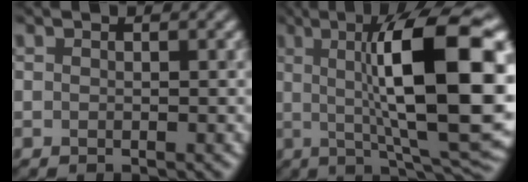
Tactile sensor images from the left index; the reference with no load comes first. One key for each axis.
{"total": 14.5, "fx": 2.1, "fy": 3.4, "fz": 13.9, "tx": -0.183, "ty": 0.003, "tz": 0.029}